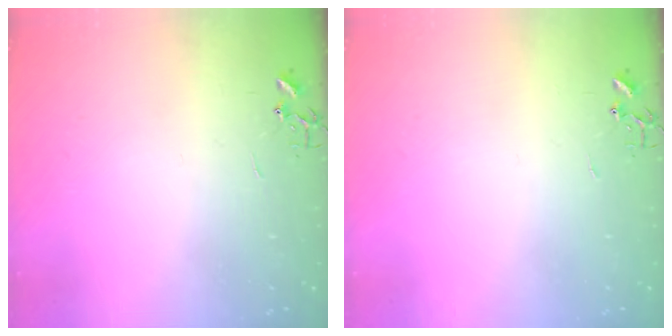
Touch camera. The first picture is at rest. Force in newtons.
{"total": 0.0}